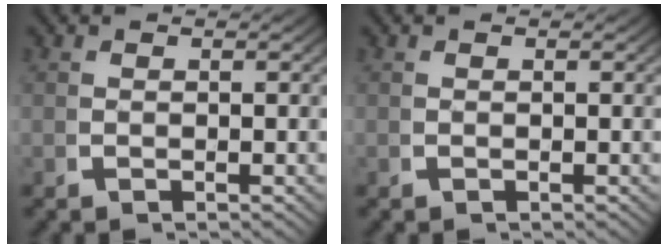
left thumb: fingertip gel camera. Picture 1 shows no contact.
{"total": 0.0}